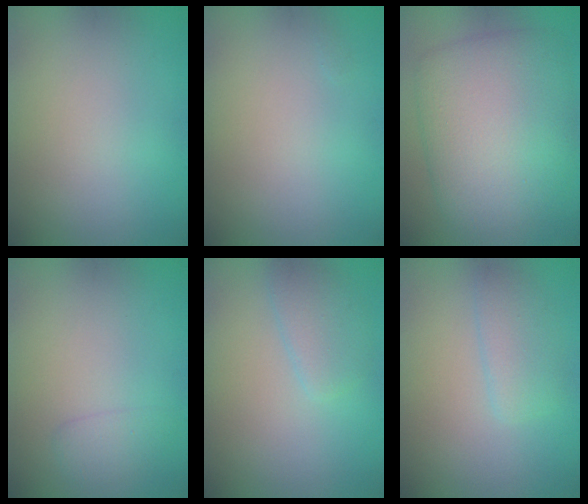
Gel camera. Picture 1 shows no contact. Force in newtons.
{"total": 0.0}
{"total": 9.2, "press": 9.2, "slide": 0.2}
{"total": 1.4, "press": 1.4, "slide": 0.1}
{"total": 2.2, "press": 2.1, "slide": 0.2}
{"total": 2.1, "press": 2.1, "slide": 0.1}